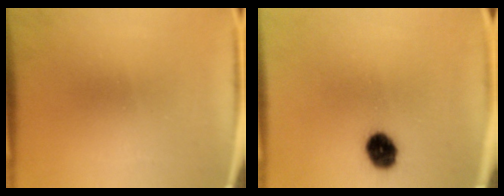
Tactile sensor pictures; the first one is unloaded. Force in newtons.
{"total": 7.0}